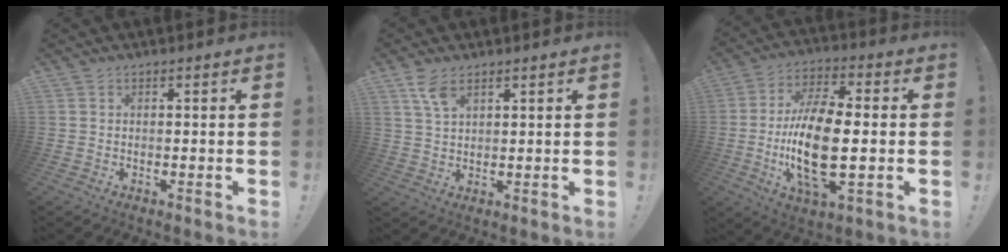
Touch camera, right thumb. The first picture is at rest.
{"total": 5.8, "force": [3.6, 2.5, 3.8], "torque": [-0.073, -0.014, 0.069]}
{"total": 18.8, "force": [-2.4, 7.7, 17.0], "torque": [-0.345, -0.008, -0.042]}